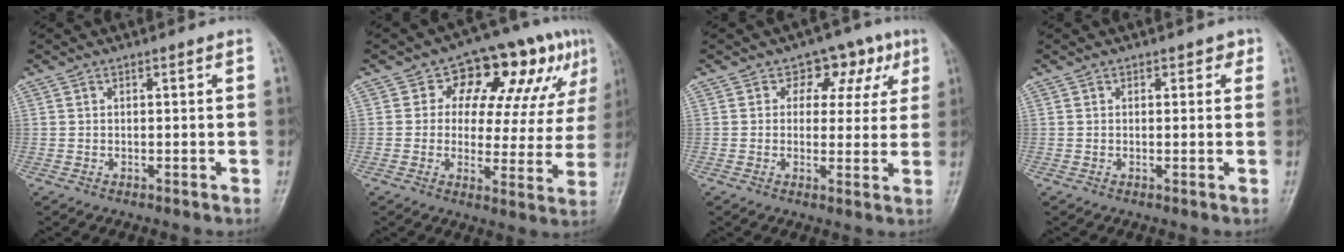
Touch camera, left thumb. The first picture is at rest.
{"total": 16.0, "force": [7.0, 8.8, 11.3], "torque": [-0.092, -0.001, 0.092]}
{"total": 7.7, "force": [3.1, 5.8, 4.0], "torque": [0.004, -0.001, 0.033]}
{"total": 1.5, "force": [0.7, 1.1, 0.7], "torque": [0.012, 0.000, 0.002]}